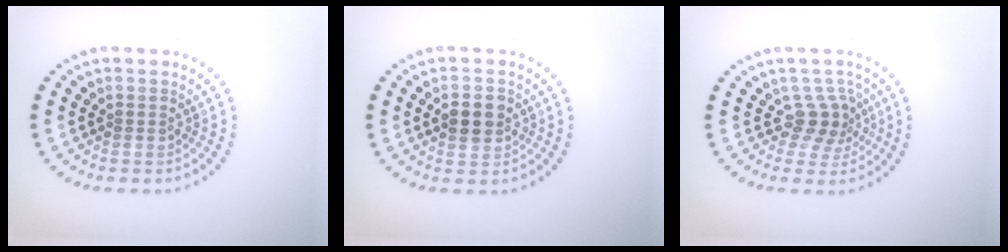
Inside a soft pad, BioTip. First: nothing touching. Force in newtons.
{"total": 2.5, "press": 2.5, "slide": 0.2}
{"total": 2.6, "press": 1.8, "slide": 1.8}